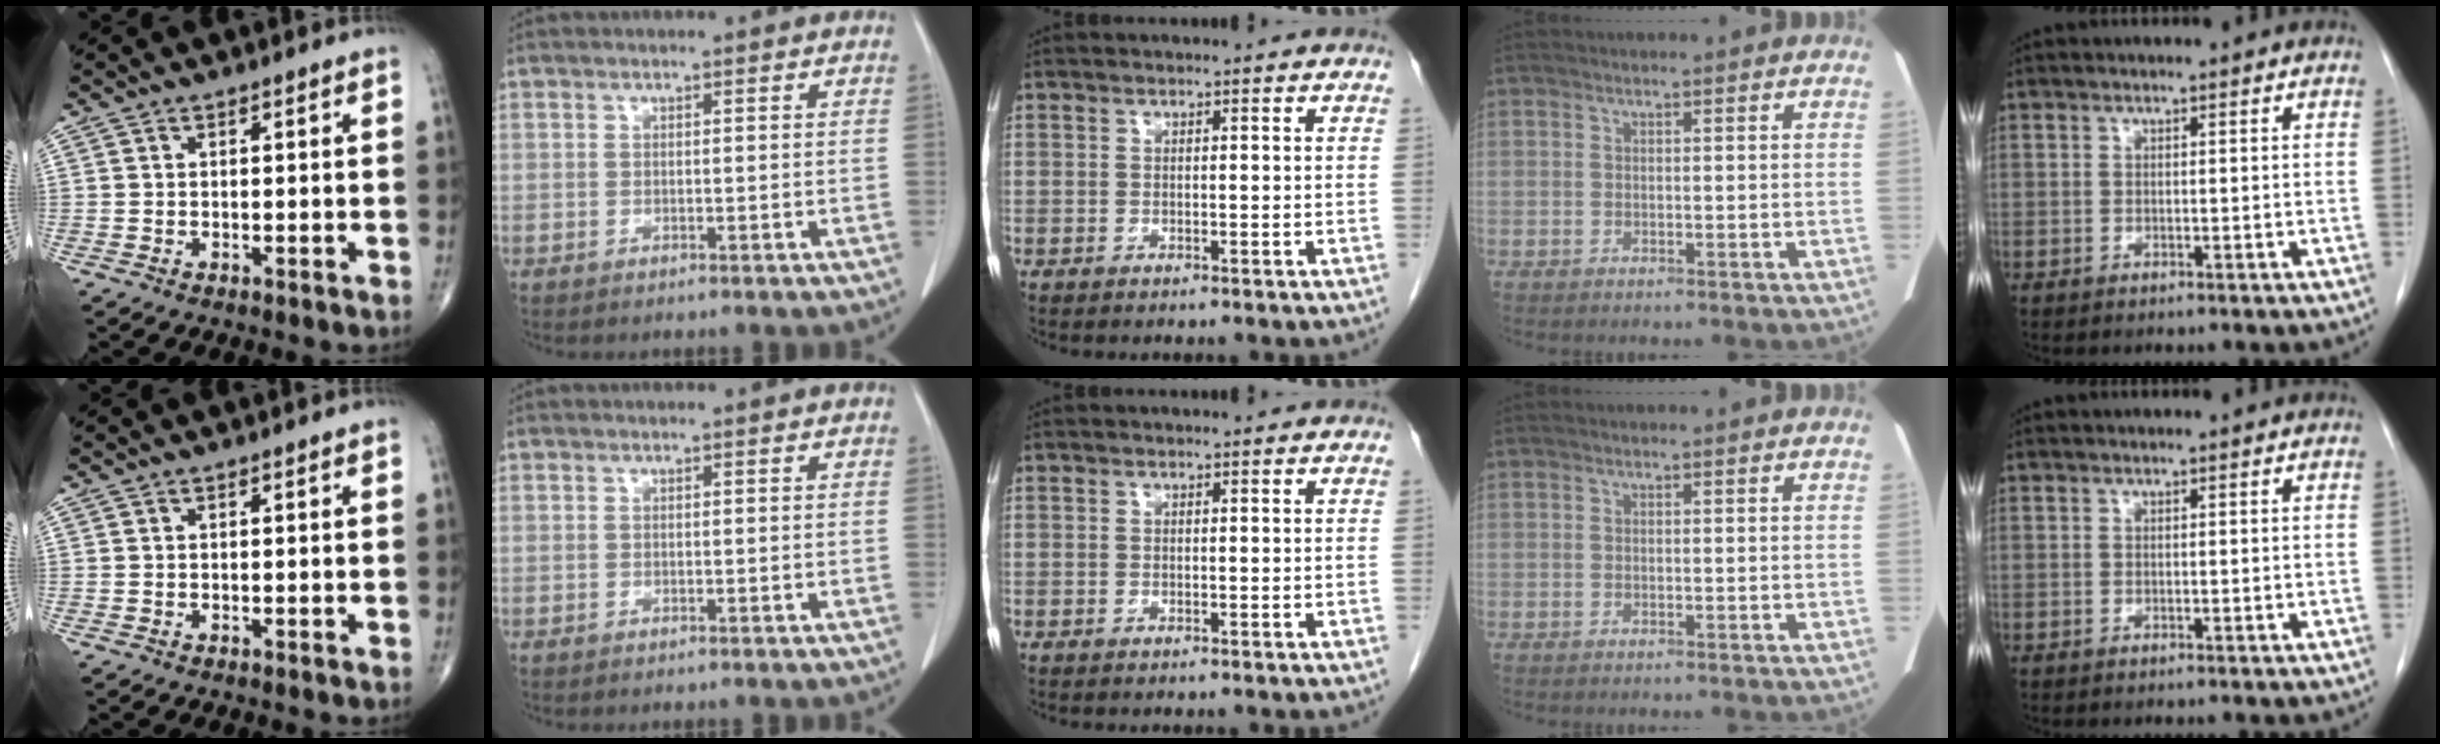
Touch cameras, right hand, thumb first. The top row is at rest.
{}